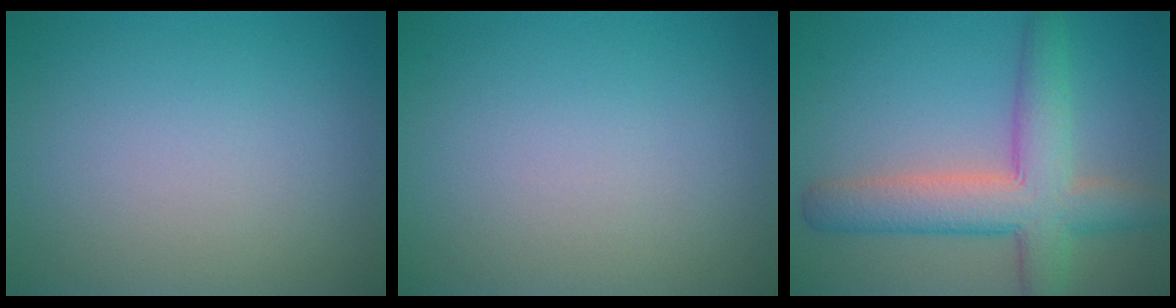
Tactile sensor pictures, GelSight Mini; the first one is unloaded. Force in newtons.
{"total": 0.0}
{"total": 7.1, "press": 7.1, "slide": 0.3}